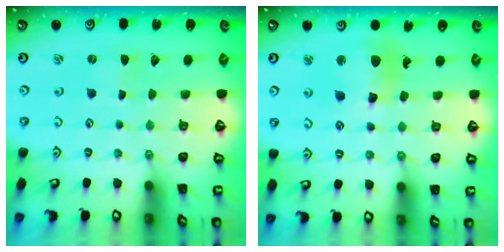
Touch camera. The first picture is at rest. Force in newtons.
{"total": 11.1, "press": 11.1, "slide": 0.6}